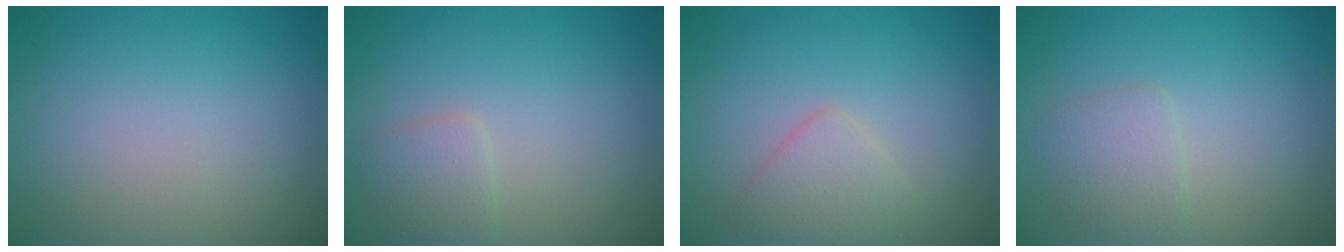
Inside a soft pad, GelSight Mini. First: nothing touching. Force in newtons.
{"total": 1.8, "press": 1.8, "slide": 0.0}
{"total": 2.3, "press": 2.3, "slide": 0.1}
{"total": 1.9, "press": 1.9, "slide": 0.0}